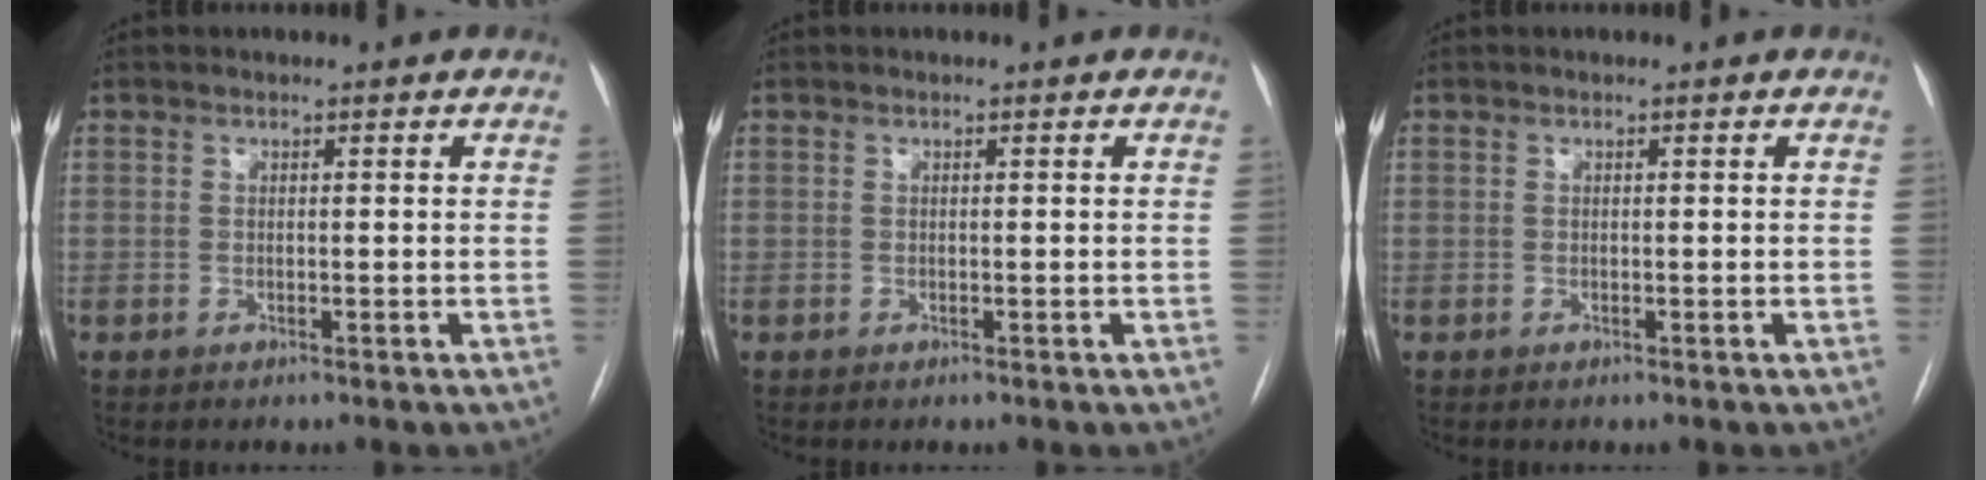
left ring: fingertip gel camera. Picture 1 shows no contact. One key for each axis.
{"total": 0.0}
{"total": 0.0}